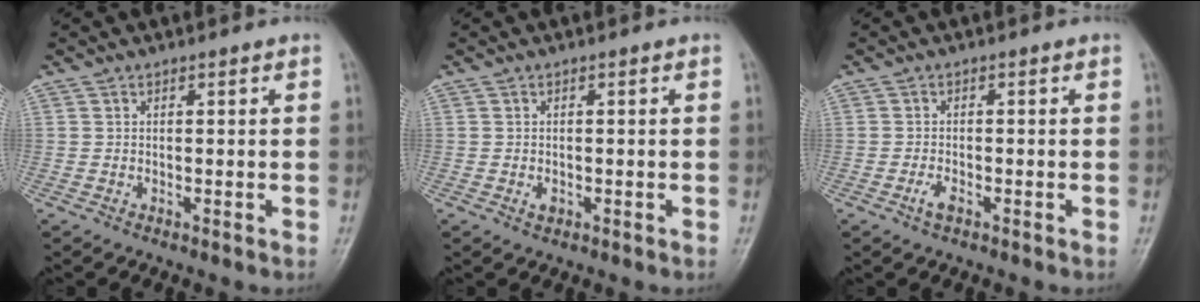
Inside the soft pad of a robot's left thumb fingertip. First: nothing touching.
{"total": 1.1, "force": [-0.3, 0.8, 0.7], "torque": [-0.008, -0.001, -0.003]}
{"total": 1.9, "force": [-1.0, 0.8, 1.4], "torque": [-0.031, 0.002, -0.020]}